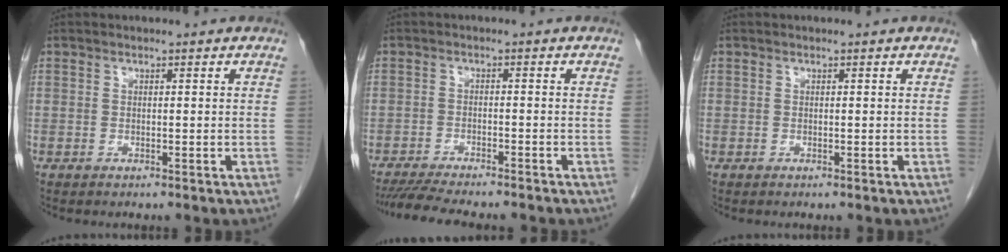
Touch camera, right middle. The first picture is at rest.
{"total": 9.6, "force": [-8.5, 0.8, 4.3], "torque": [-0.067, -0.015, -0.129]}
{"total": 0.0}